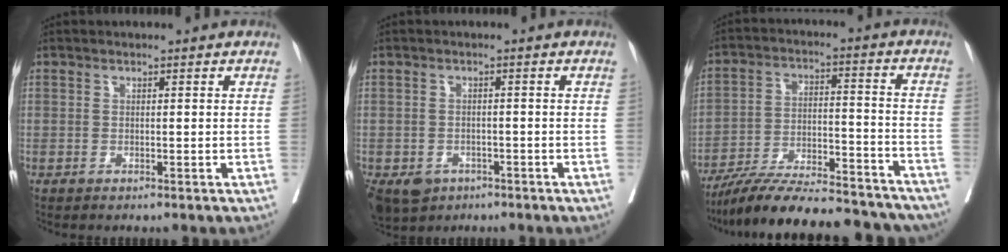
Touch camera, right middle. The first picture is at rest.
{"total": 8.3, "force": [-4.7, 6.2, 3.0], "torque": [-0.073, -0.008, -0.066]}
{"total": 24.9, "force": [-22.2, 4.8, 10.2], "torque": [-0.139, -0.003, -0.326]}